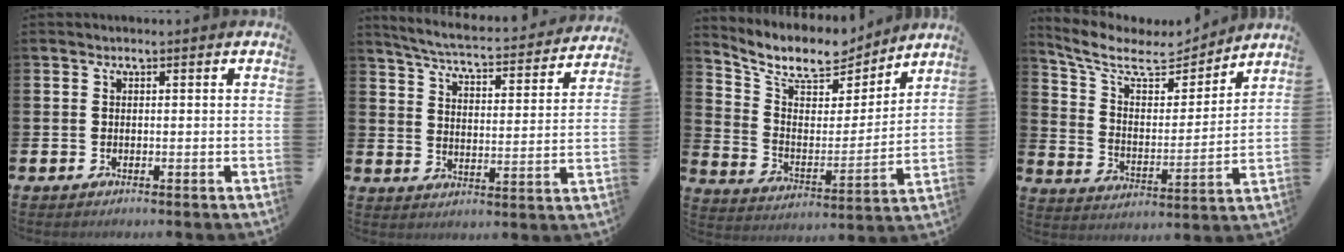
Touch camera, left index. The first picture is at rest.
{"total": 5.2, "force": [5.0, 0.4, 1.6], "torque": [-0.060, -0.040, 0.080]}
{"total": 9.4, "force": [8.4, 3.2, 2.7], "torque": [-0.090, -0.064, 0.146]}
{"total": 8.4, "force": [7.0, 3.4, 3.1], "torque": [-0.094, -0.048, 0.118]}